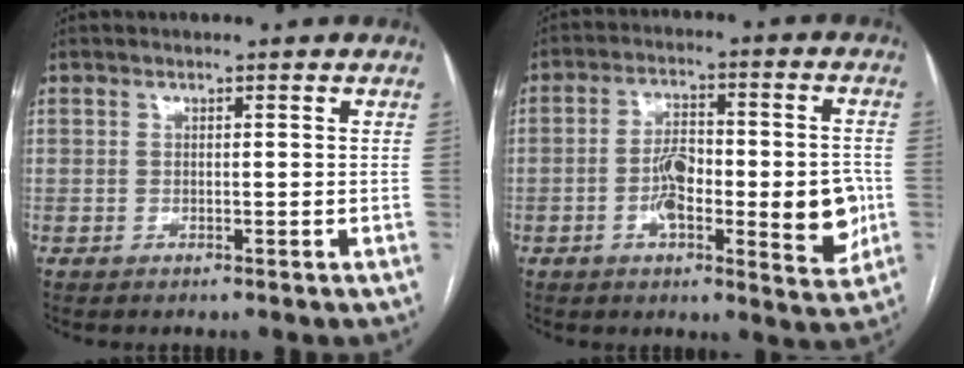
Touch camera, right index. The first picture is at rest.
{"total": 13.9, "force": [-2.5, 4.4, 12.9], "torque": [-0.184, 0.010, -0.034]}